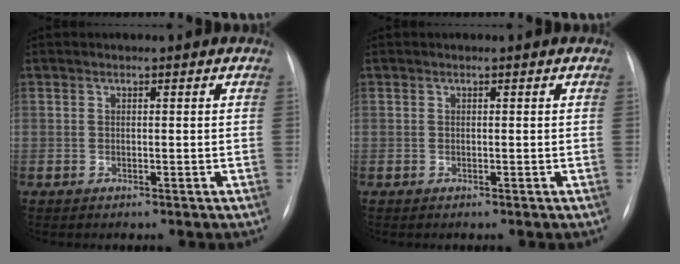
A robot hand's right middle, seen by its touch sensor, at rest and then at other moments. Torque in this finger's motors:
{"motor_torque": [-0.30, 0.05, 0.01, -0.01]}